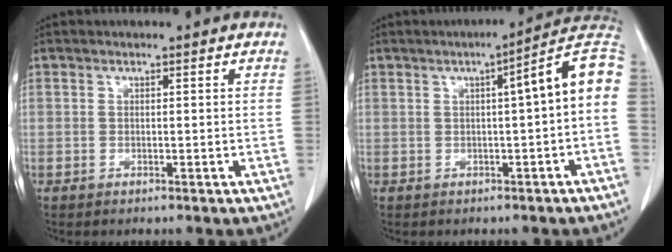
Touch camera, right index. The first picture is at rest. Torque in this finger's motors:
{"motor_torque": [0.85, -0.14, 0.37, 0.09]}